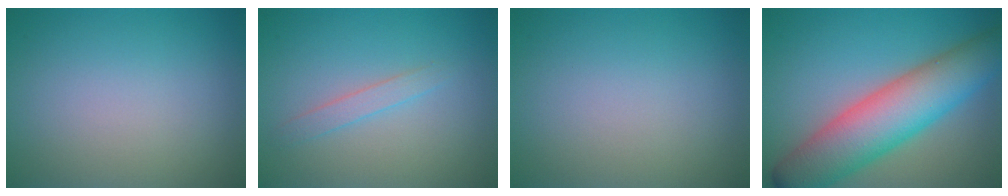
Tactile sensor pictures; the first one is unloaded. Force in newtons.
{"total": 1.3, "press": 1.3, "slide": 0.0}
{"total": 0.0}
{"total": 9.9, "press": 9.9, "slide": 0.2}